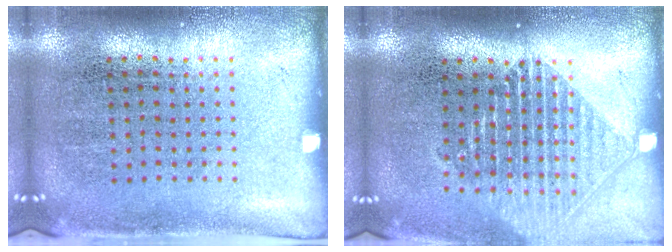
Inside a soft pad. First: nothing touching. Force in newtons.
{"total": 1.6, "press": 1.4, "slide": 0.7}